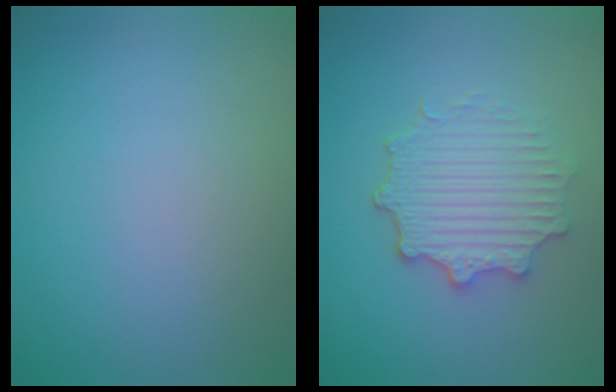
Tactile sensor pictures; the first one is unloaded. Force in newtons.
{"total": 4.6, "press": 3.6, "slide": 2.8}